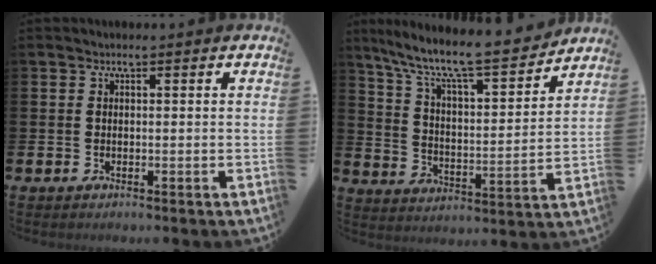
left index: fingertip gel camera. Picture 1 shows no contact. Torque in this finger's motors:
{"motor_torque": [1.04, -1.10, 0.93, 0.21]}